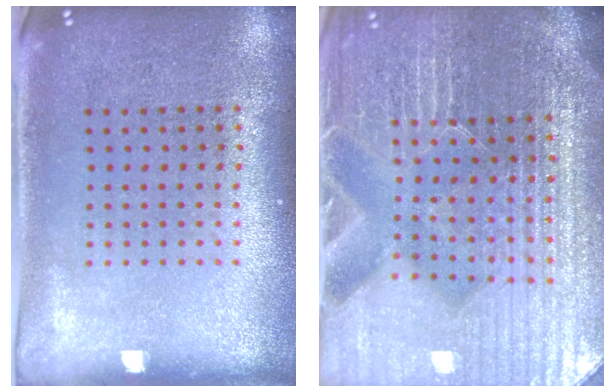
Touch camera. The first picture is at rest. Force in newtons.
{"total": 5.9, "press": 5.4, "slide": 2.4}